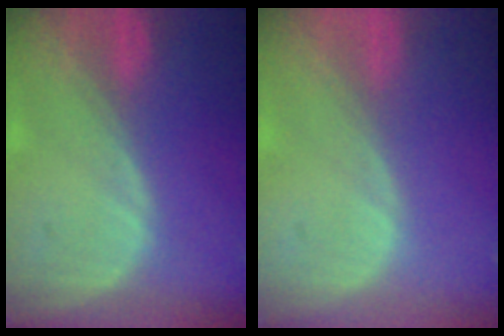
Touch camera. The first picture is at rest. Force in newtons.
{"total": 0.0}